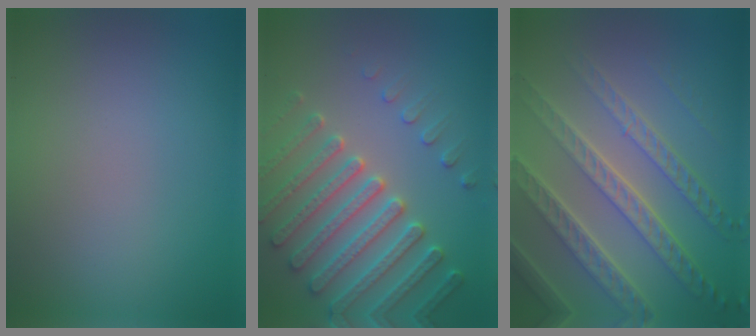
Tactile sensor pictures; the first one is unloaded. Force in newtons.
{"total": 5.2, "press": 5.0, "slide": 1.4}
{"total": 8.0, "press": 5.4, "slide": 5.9}